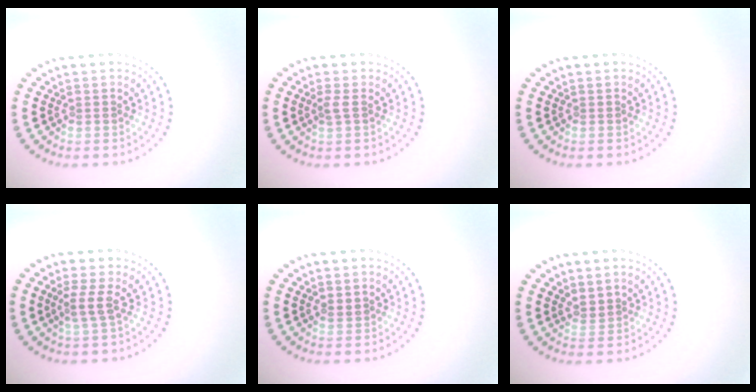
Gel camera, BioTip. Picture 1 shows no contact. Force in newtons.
{"total": 0.9, "press": 0.7, "slide": 0.6}
{"total": 0.0}
{"total": 1.9, "press": 1.4, "slide": 1.2}
{"total": 0.9, "press": 0.8, "slide": 0.2}
{"total": 0.9, "press": 0.5, "slide": 0.7}